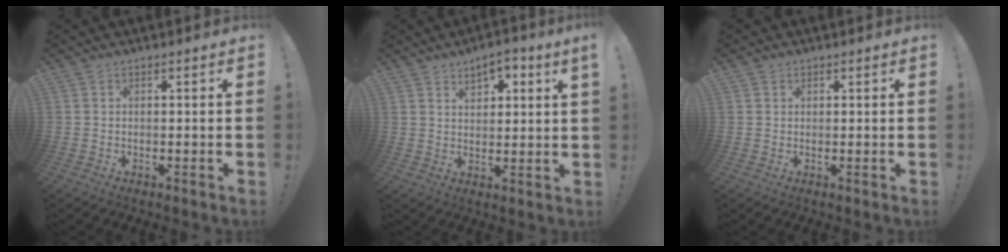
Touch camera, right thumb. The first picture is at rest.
{"total": 5.5, "force": [3.7, 1.8, 3.7], "torque": [-0.047, -0.011, 0.060]}
{"total": 1.0, "force": [0.7, 0.7, 0.1], "torque": [0.004, -0.001, 0.013]}